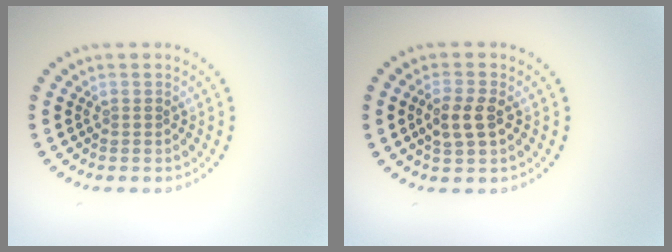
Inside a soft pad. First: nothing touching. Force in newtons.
{"total": 2.7, "press": 2.6, "slide": 0.6}